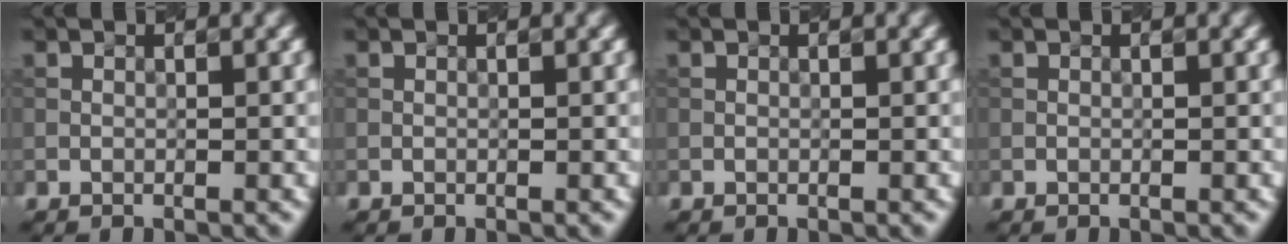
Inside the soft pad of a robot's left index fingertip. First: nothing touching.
{"total": 0.0}
{"total": 0.0}
{"total": 0.0}